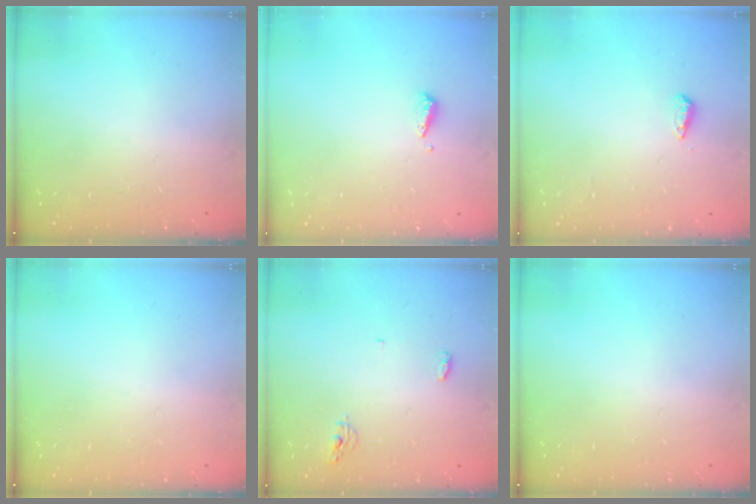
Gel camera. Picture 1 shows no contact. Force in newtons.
{"total": 2.9, "press": 2.9, "slide": 0.4}
{"total": 5.3, "press": 5.2, "slide": 1.1}
{"total": 0.0}
{"total": 4.1, "press": 4.0, "slide": 0.9}
{"total": 0.0}